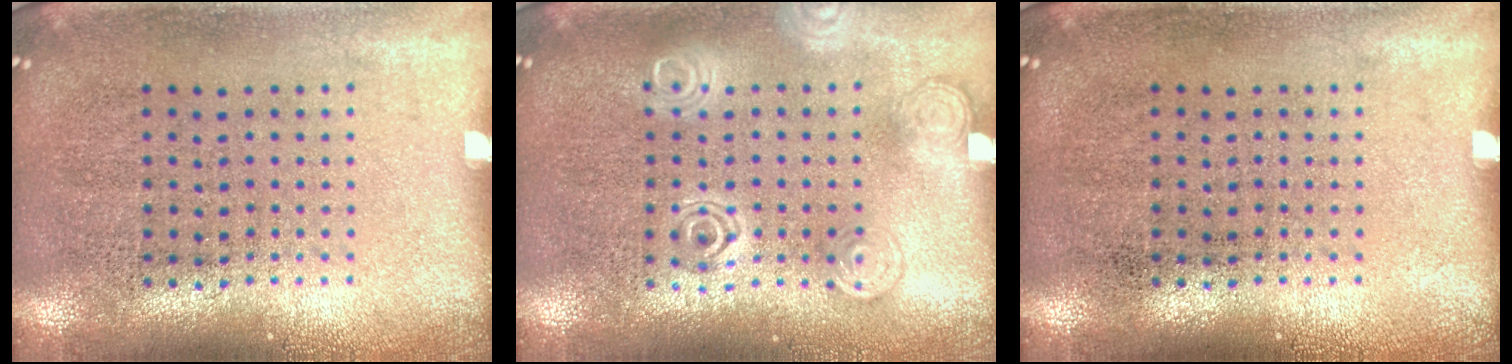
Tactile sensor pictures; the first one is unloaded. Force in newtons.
{"total": 1.3, "press": 1.3, "slide": 0.1}
{"total": 0.0}